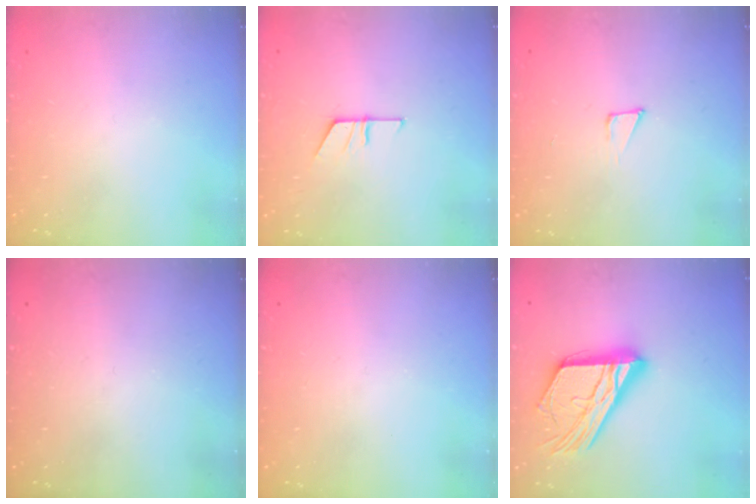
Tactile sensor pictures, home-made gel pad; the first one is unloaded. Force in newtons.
{"total": 5.1, "press": 5.1, "slide": 0.4}
{"total": 4.6, "press": 4.5, "slide": 0.8}
{"total": 0.0}
{"total": 0.0}
{"total": 21.6, "press": 21.5, "slide": 1.9}